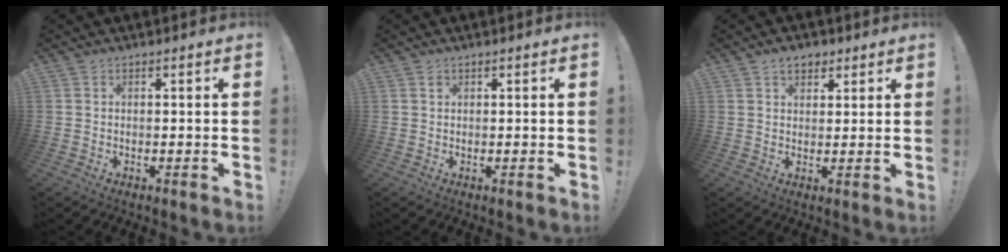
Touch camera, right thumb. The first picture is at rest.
{"total": 0.7, "force": [0.3, 0.5, 0.2], "torque": [0.000, 0.000, 0.006]}
{"total": 4.6, "force": [2.7, 3.2, 1.8], "torque": [-0.021, -0.005, 0.047]}